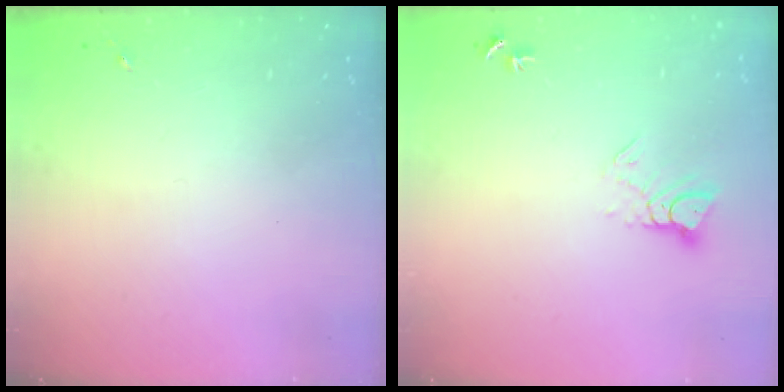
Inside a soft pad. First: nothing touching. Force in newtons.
{"total": 5.1, "press": 5.1, "slide": 0.3}